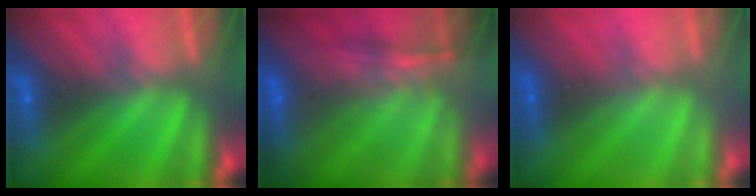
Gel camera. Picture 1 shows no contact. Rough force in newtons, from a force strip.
{"total": 7.3}
{"total": 3.3}